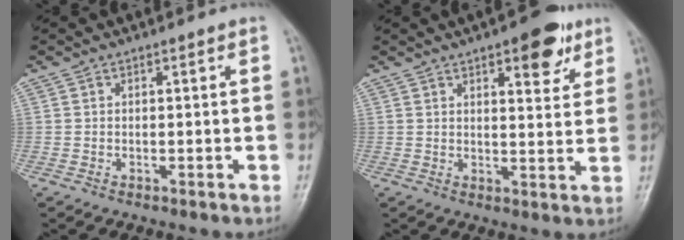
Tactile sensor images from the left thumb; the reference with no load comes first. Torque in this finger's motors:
{"motor_torque": [0.19, 0.03, -0.01, 0.00, 0.10]}